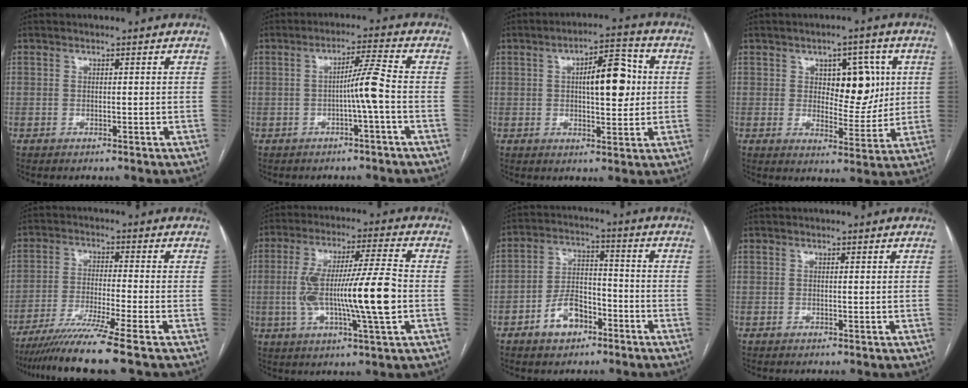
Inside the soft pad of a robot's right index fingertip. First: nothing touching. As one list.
[{"total": 4.8, "force": [-1.2, -0.9, 4.6], "torque": [-0.077, 0.010, -0.019]}, {"total": 9.5, "force": [1.3, 3.1, 8.9], "torque": [-0.133, 0.020, 0.021]}, {"total": 9.0, "force": [2.4, 4.5, 7.4], "torque": [-0.092, 0.012, 0.041]}, {"total": 10.1, "force": [-7.8, -2.4, 5.9], "torque": [-0.095, -0.037, -0.132]}, {"total": 15.2, "force": [-1.7, 0.7, 15.1], "torque": [-0.280, 0.005, -0.031]}, {"total": 7.7, "force": [-4.2, 4.6, 4.5], "torque": [-0.092, 0.020, -0.070]}, {"total": 0.0}]